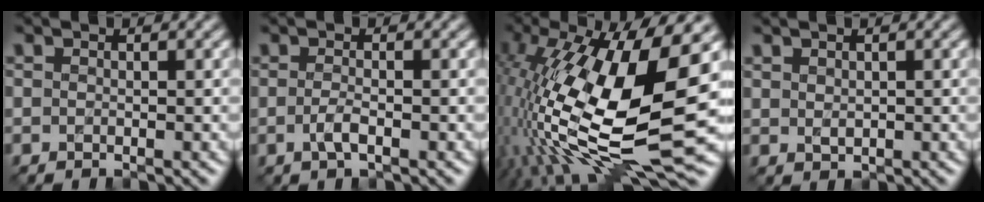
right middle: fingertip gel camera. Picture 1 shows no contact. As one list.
[{"total": 1.6, "force": [-0.6, 0.5, 1.4], "torque": [-0.032, -0.002, -0.015]}, {"total": 17.3, "force": [-1.0, 6.4, 16.0], "torque": [-0.325, 0.001, -0.019]}, {"total": 1.0, "force": [0.6, 0.6, 0.5], "torque": [-0.011, -0.002, 0.017]}]